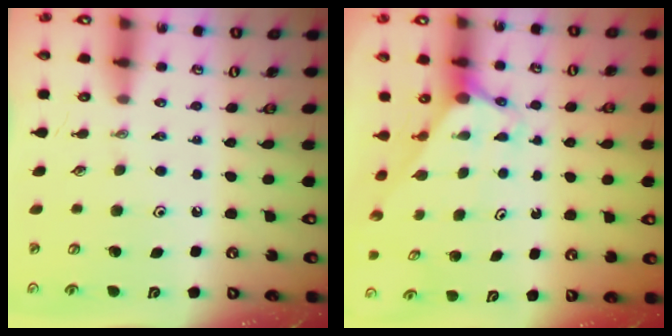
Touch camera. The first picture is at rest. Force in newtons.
{"total": 2.9, "press": 2.9, "slide": 0.0}